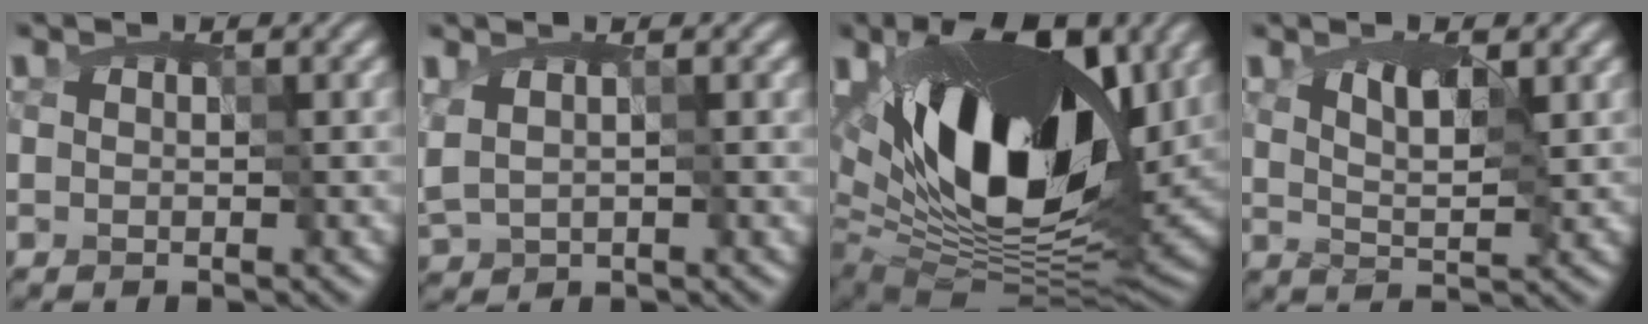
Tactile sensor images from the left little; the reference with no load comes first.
{"total": 1.9, "force": [0.2, 1.1, 1.6], "torque": [-0.049, -0.003, 0.016]}
{"total": 16.2, "force": [3.5, 9.5, 12.7], "torque": [-0.219, 0.002, 0.057]}
{"total": 3.6, "force": [0.6, 1.7, 3.1], "torque": [-0.058, -0.008, 0.013]}